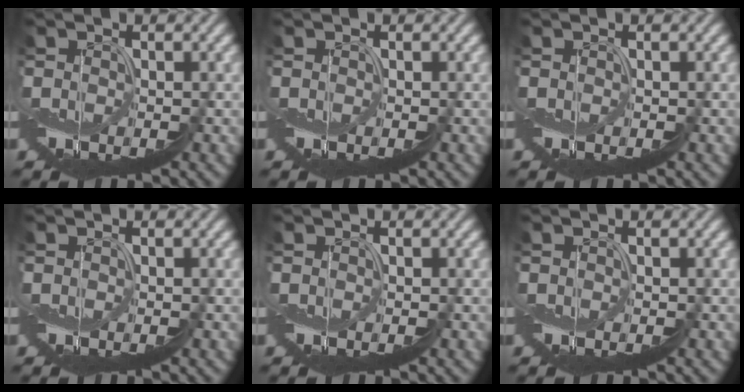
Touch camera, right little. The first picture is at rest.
{"total": 0.0}
{"total": 0.0}
{"total": 0.0}
{"total": 0.0}
{"total": 0.0}